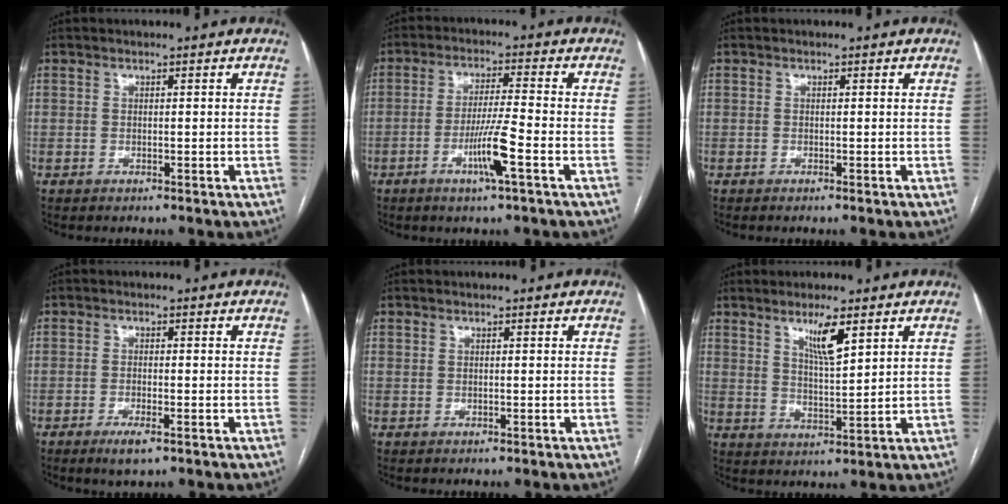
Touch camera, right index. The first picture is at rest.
{"total": 7.0, "force": [-2.9, -0.4, 6.4], "torque": [-0.122, -0.008, -0.054]}
{"total": 0.0}
{"total": 3.3, "force": [-1.9, 0.7, 2.6], "torque": [-0.048, -0.004, -0.031]}
{"total": 0.0}
{"total": 5.9, "force": [3.4, 0.6, 4.8], "torque": [-0.086, -0.009, 0.063]}